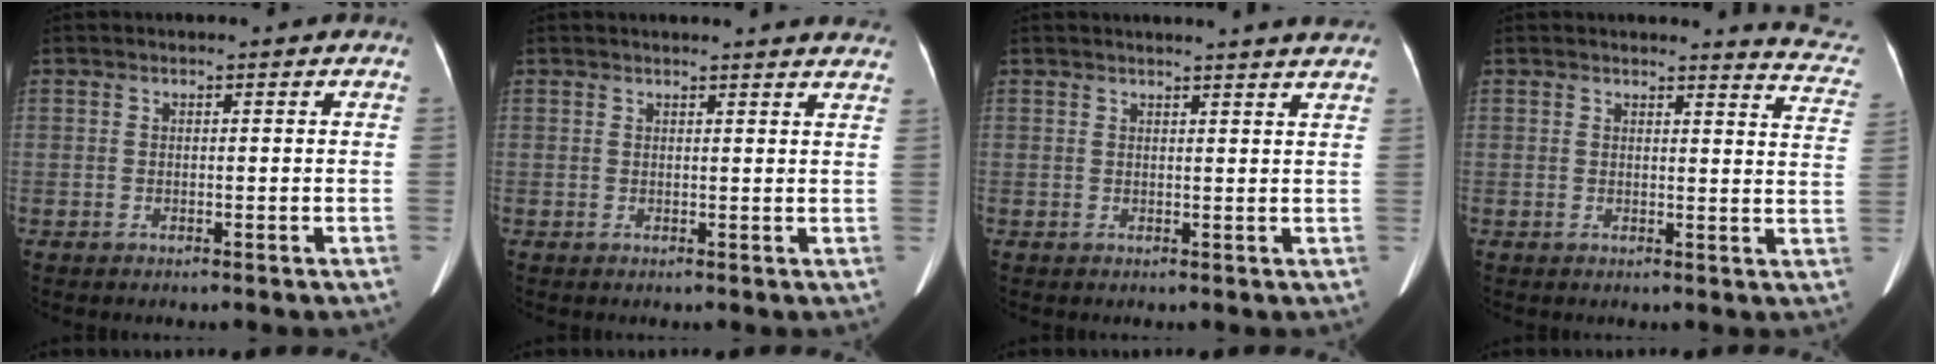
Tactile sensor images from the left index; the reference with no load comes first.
{"total": 9.3, "force": [8.9, 0.3, 2.4], "torque": [-0.019, -0.015, 0.074]}
{"total": 7.2, "force": [6.6, -0.6, 2.7], "torque": [-0.033, 0.007, 0.057]}
{"total": 8.2, "force": [8.1, 0.4, 0.6], "torque": [0.010, -0.072, 0.053]}